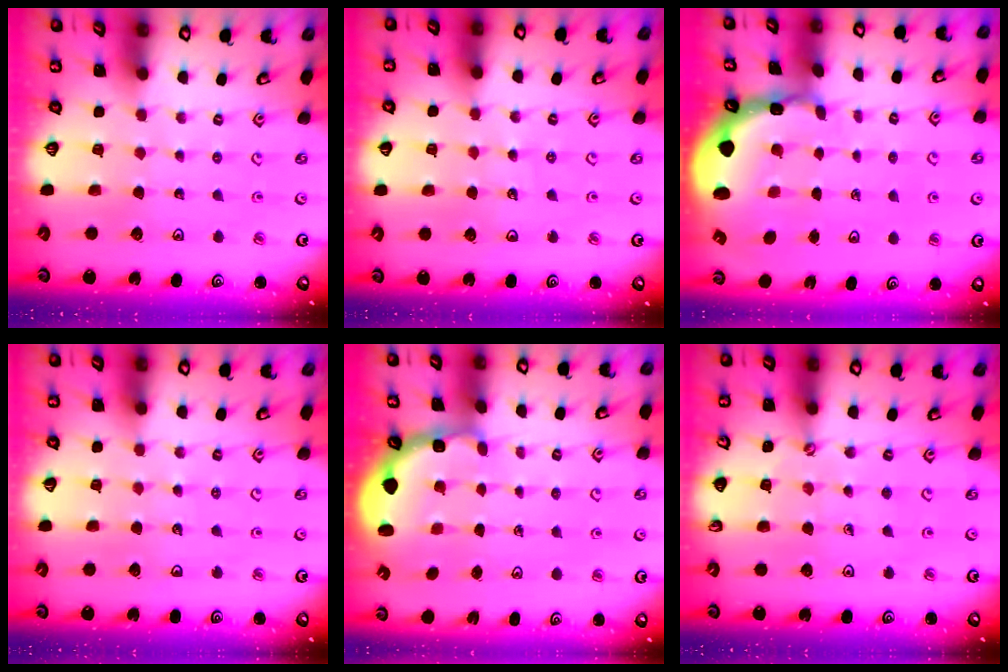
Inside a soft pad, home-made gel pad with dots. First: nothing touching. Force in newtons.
{"total": 4.2, "press": 4.0, "slide": 1.3}
{"total": 2.2, "press": 2.0, "slide": 1.0}
{"total": 2.4, "press": 2.4, "slide": 0.2}
{"total": 2.9, "press": 2.0, "slide": 2.1}
{"total": 1.9, "press": 1.9, "slide": 0.2}